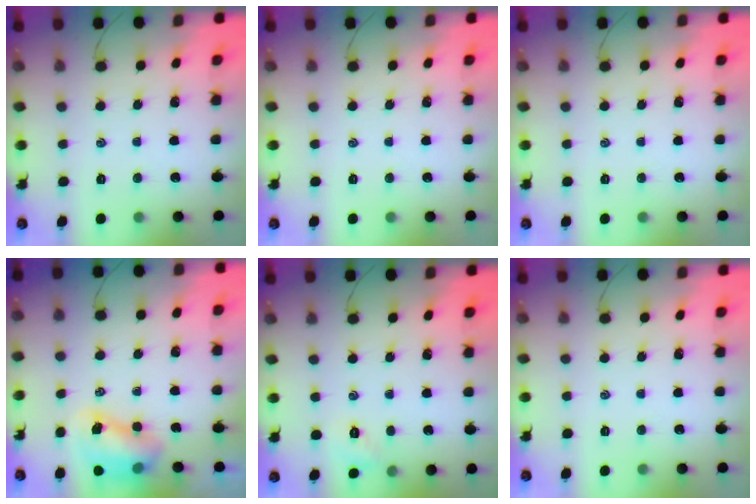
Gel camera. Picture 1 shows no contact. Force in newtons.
{"total": 0.0}
{"total": 0.0}
{"total": 8.3, "press": 8.2, "slide": 1.3}
{"total": 2.6, "press": 2.6, "slide": 0.6}
{"total": 0.0}